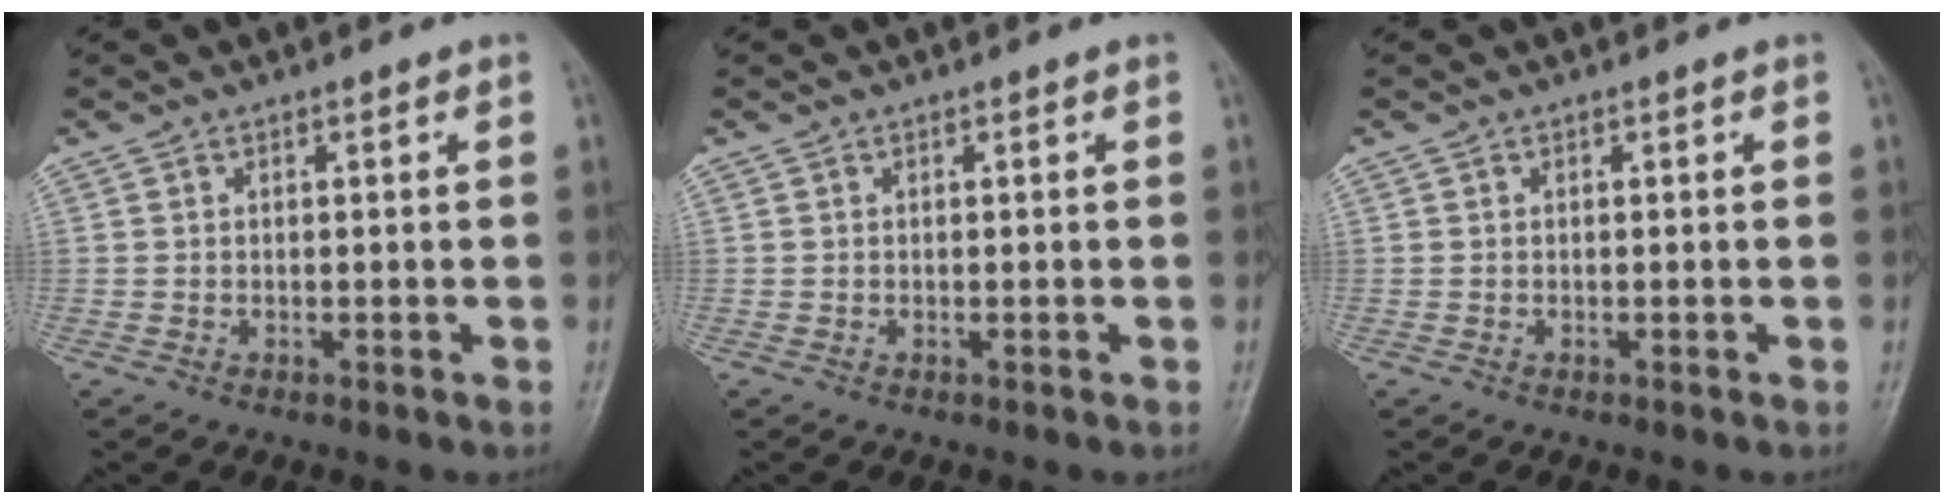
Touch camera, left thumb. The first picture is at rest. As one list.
[{"total": 0.0}, {"total": 0.0}]